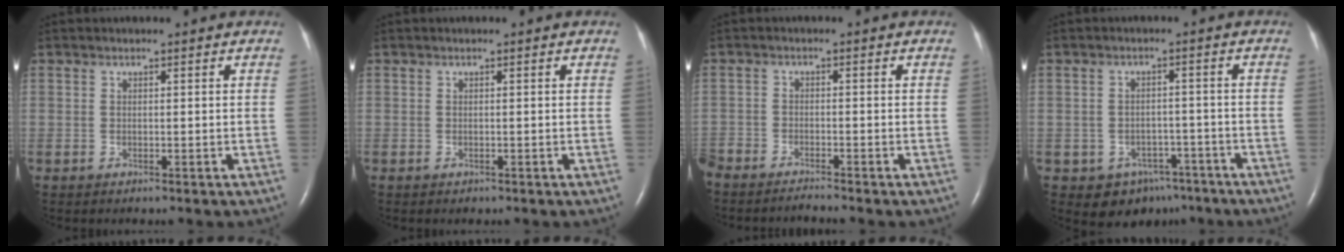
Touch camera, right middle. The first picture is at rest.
{"total": 0.0}
{"total": 4.3, "force": [-4.2, 0.0, 1.0], "torque": [-0.015, -0.013, -0.075]}
{"total": 6.6, "force": [-4.2, 4.8, 1.6], "torque": [-0.013, 0.014, -0.049]}